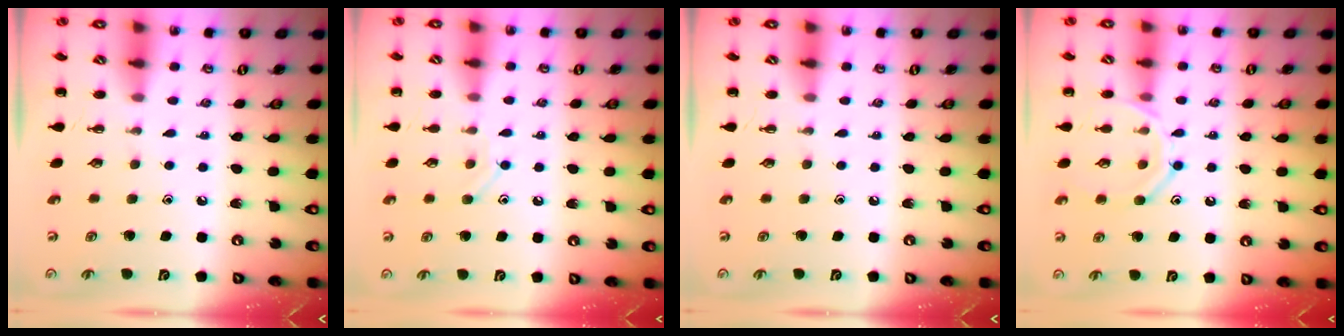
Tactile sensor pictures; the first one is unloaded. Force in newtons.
{"total": 7.9, "press": 7.8, "slide": 1.4}
{"total": 0.0}
{"total": 12.2, "press": 12.1, "slide": 1.0}